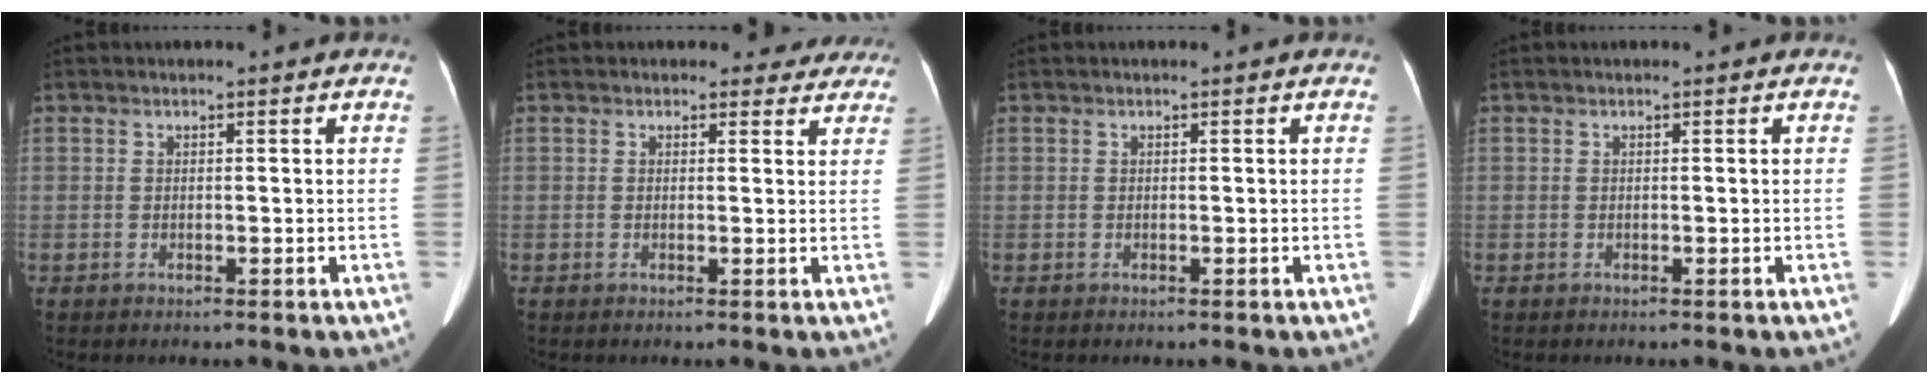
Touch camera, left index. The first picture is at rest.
{"total": 3.8, "force": [3.4, 1.8, 0.1], "torque": [0.018, -0.002, 0.022]}
{"total": 0.0}
{"total": 0.0}